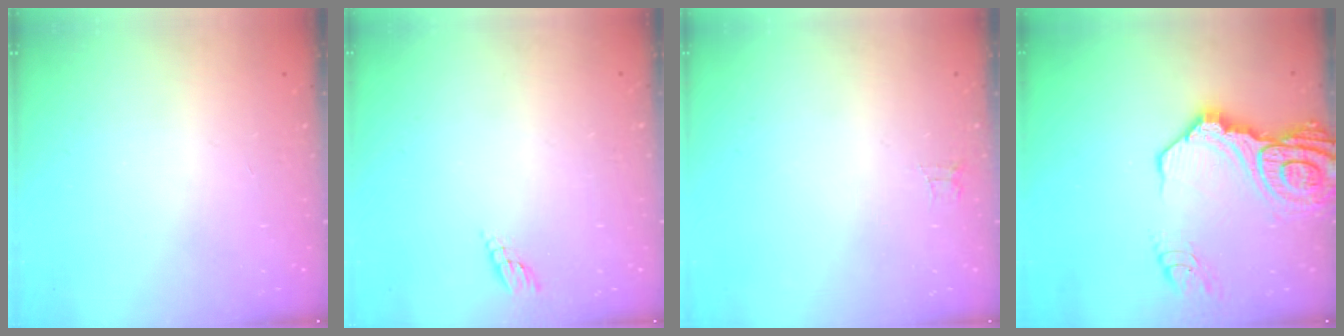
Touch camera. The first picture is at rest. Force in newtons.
{"total": 3.0, "press": 3.0, "slide": 0.3}
{"total": 2.9, "press": 2.9, "slide": 0.2}
{"total": 23.0, "press": 22.8, "slide": 3.1}